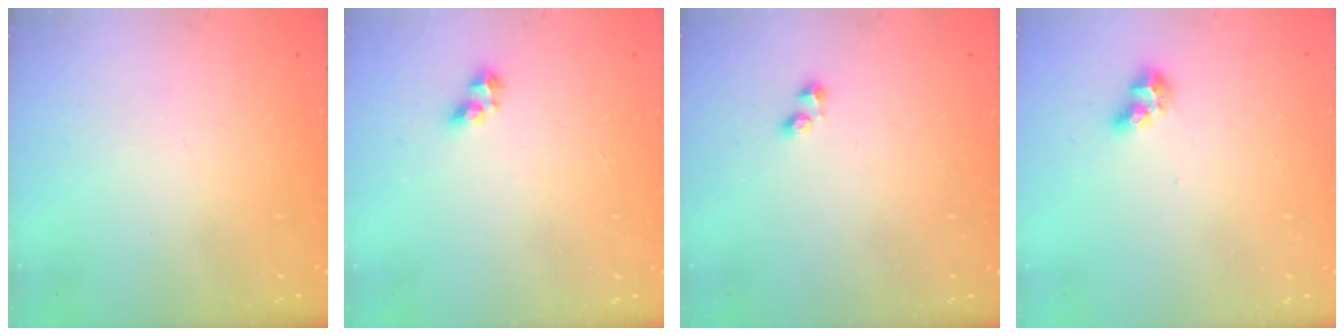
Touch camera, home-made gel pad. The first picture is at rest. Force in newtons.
{"total": 3.7, "press": 3.7, "slide": 0.3}
{"total": 1.9, "press": 1.9, "slide": 0.5}
{"total": 6.8, "press": 6.8, "slide": 0.6}